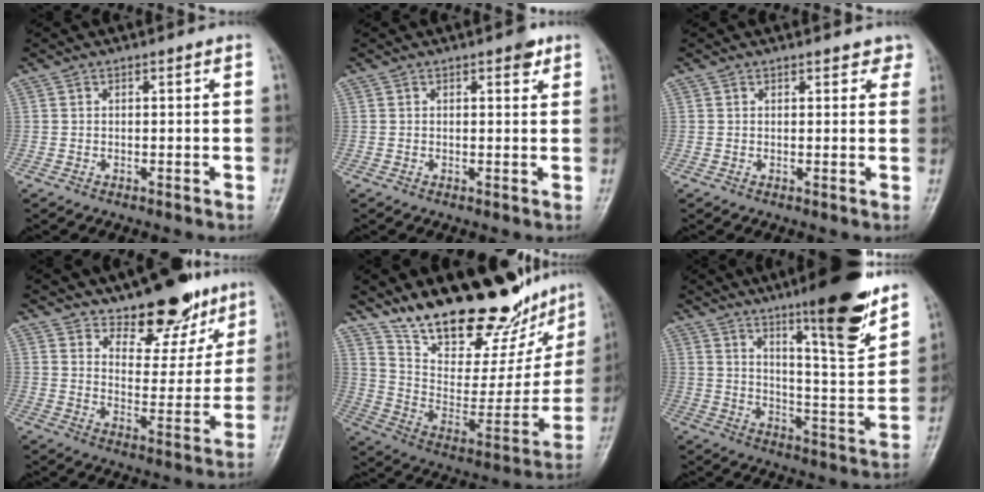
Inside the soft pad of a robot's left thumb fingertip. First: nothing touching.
{"total": 2.3, "force": [1.4, 1.0, 1.5], "torque": [-0.011, -0.004, 0.015]}
{"total": 2.9, "force": [2.4, 1.4, 0.6], "torque": [0.026, -0.007, 0.017]}
{"total": 12.9, "force": [9.7, 5.8, 6.3], "torque": [-0.043, -0.068, 0.152]}
{"total": 26.6, "force": [21.1, 9.5, 13.3], "torque": [-0.169, -0.100, 0.330]}
{"total": 17.1, "force": [11.7, 2.5, 12.3], "torque": [-0.160, -0.076, 0.184]}